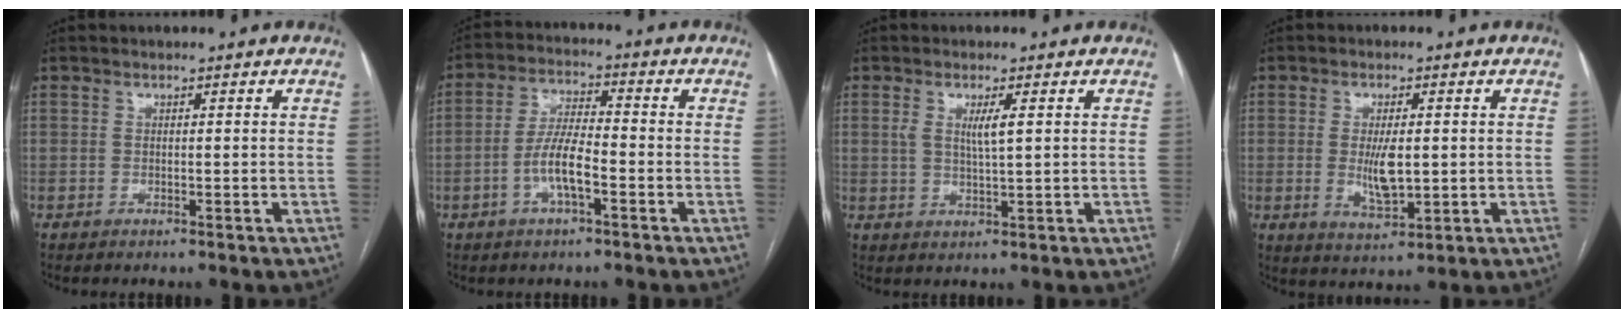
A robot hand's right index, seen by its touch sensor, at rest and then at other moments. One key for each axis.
{"total": 6.8, "fx": -2.4, "fy": 1.6, "fz": 6.2, "tx": -0.128, "ty": 0.007, "tz": -0.048}
{"total": 3.4, "fx": 1.0, "fy": 0.3, "fz": 3.2, "tx": -0.064, "ty": -0.001, "tz": 0.018}
{"total": 5.8, "fx": -0.1, "fy": 1.8, "fz": 5.5, "tx": -0.109, "ty": -0.012, "tz": 0.003}